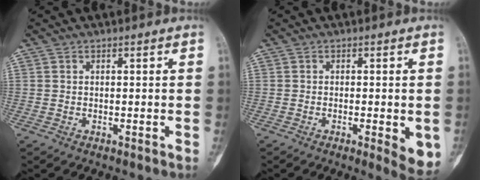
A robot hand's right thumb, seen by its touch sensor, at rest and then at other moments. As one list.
[{"total": 5.9, "force": [-1.6, 1.7, 5.5], "torque": [-0.069, -0.012, -0.019]}]